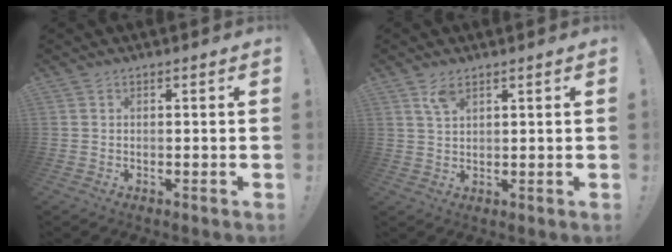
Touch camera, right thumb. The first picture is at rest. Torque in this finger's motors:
{"motor_torque": [0.63, 0.99, 0.14, 0.03, 0.00]}